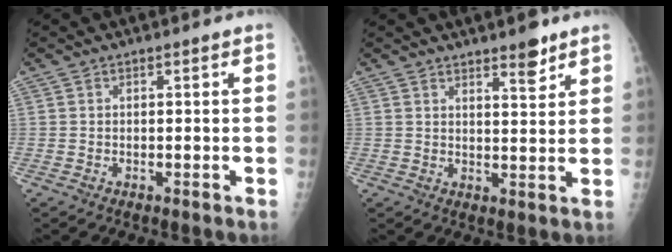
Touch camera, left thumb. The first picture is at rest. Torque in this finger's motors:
{"motor_torque": [-0.40, 0.01, -0.08, -0.11, 0.05]}